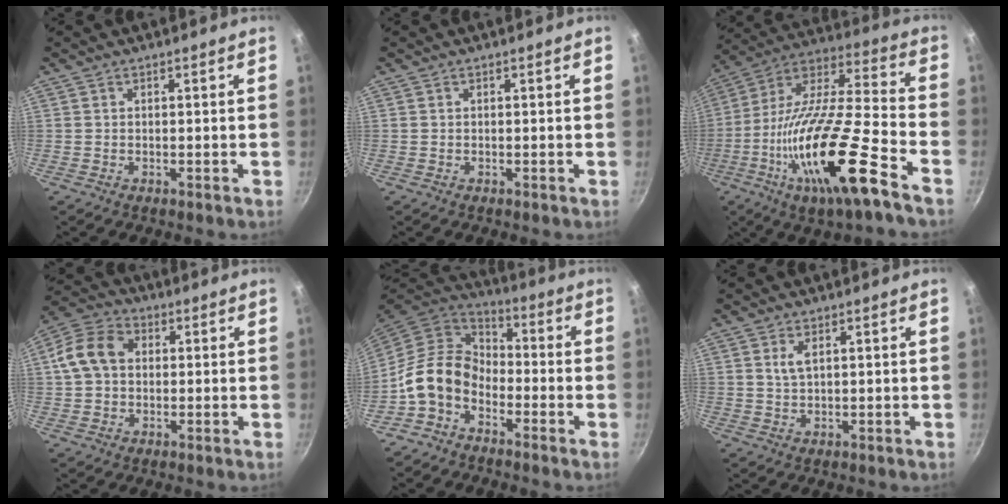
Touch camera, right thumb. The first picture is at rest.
{"total": 0.0}
{"total": 24.7, "force": [-11.1, 5.1, 21.5], "torque": [-0.365, 0.040, -0.211]}
{"total": 9.7, "force": [1.2, 7.5, 6.1], "torque": [-0.095, 0.024, 0.005]}
{"total": 11.6, "force": [-4.3, 8.4, 6.8], "torque": [-0.104, 0.050, -0.107]}
{"total": 2.5, "force": [1.0, 1.1, 2.0], "torque": [-0.038, -0.005, 0.021]}